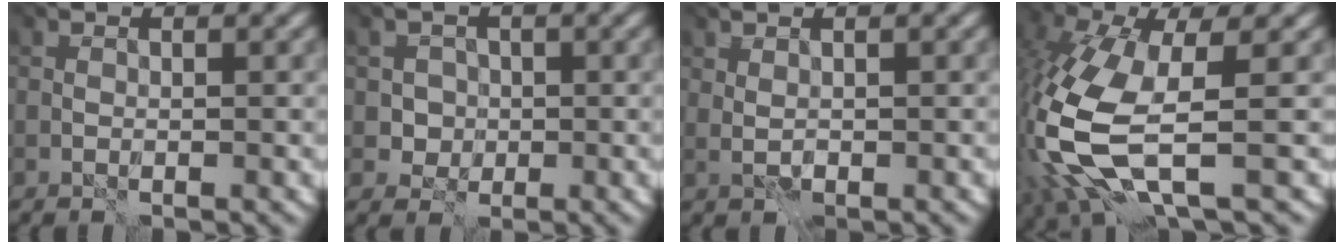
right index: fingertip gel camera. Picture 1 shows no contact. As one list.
[{"total": 1.6, "force": [0.1, 1.6, -0.1], "torque": [0.017, -0.001, 0.001]}, {"total": 0.6, "force": [0.6, -0.1, 0.1], "torque": [-0.008, 0.001, 0.015]}, {"total": 10.3, "force": [-1.9, 4.6, 9.0], "torque": [-0.240, -0.029, -0.036]}]